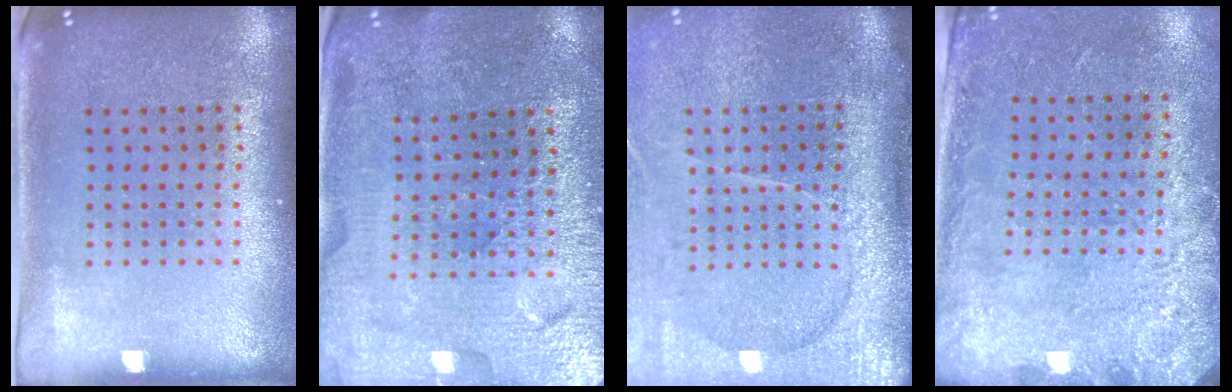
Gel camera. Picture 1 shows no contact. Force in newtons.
{"total": 3.2, "press": 3.2, "slide": 0.1}
{"total": 4.3, "press": 3.5, "slide": 2.4}
{"total": 2.7, "press": 1.9, "slide": 1.9}